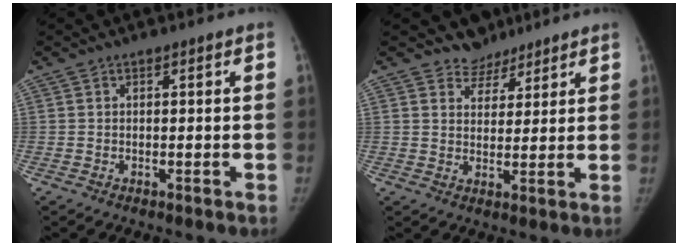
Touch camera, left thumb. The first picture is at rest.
{"total": 4.9, "force": [3.9, 2.8, -0.7], "torque": [0.041, -0.031, 0.057]}